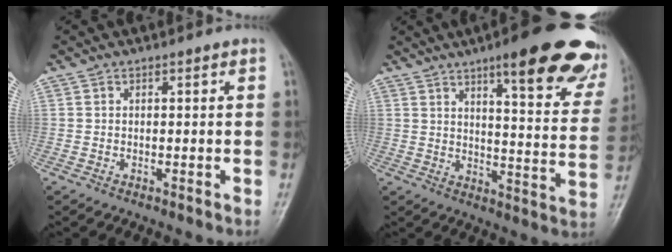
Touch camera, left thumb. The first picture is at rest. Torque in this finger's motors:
{"motor_torque": [1.10, 0.73, 1.49, -1.28, 0.05]}